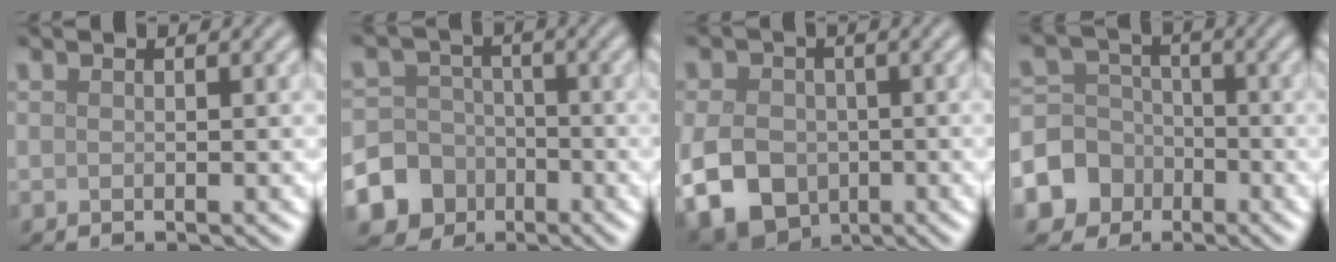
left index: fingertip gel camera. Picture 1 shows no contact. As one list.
[{"total": 8.7, "force": [-3.9, 7.7, 1.0], "torque": [-0.016, -0.018, -0.095]}, {"total": 10.2, "force": [-2.9, 8.0, 5.8], "torque": [-0.108, -0.027, -0.065]}, {"total": 6.1, "force": [-2.6, 5.4, 1.3], "torque": [-0.015, 0.002, -0.082]}]